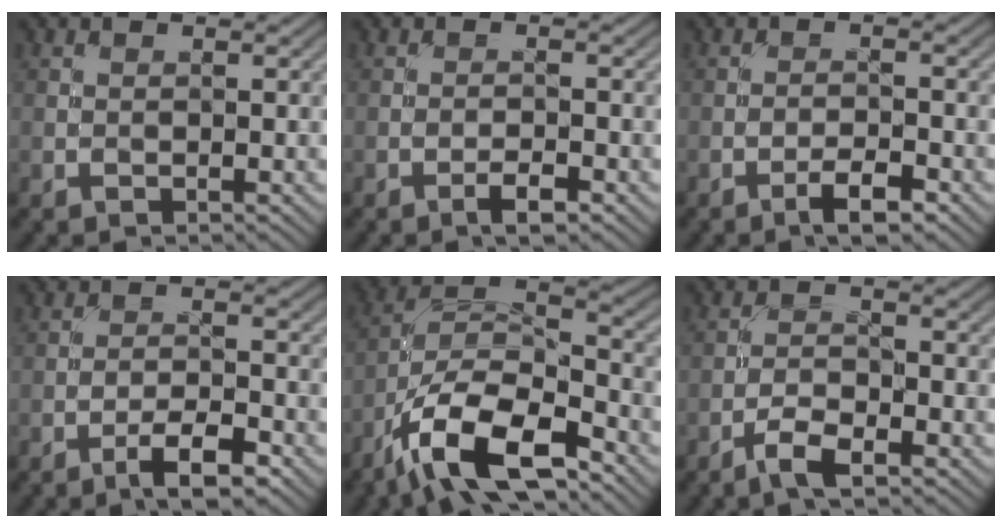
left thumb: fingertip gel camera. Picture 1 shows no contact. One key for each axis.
{"total": 2.2, "fx": -1.4, "fy": 0.5, "fz": 1.6, "tx": -0.029, "ty": 0.003, "tz": -0.030}
{"total": 3.5, "fx": -2.3, "fy": 0.8, "fz": 2.5, "tx": -0.045, "ty": 0.007, "tz": -0.044}
{"total": 5.0, "fx": -3.3, "fy": 1.1, "fz": 3.5, "tx": -0.062, "ty": 0.008, "tz": -0.058}
{"total": 13.7, "fx": -8.8, "fy": 5.0, "fz": 9.2, "tx": -0.182, "ty": -0.003, "tz": -0.187}
{"total": 3.9, "fx": -2.7, "fy": 1.1, "fz": 2.5, "tx": -0.053, "ty": 0.001, "tz": -0.060}